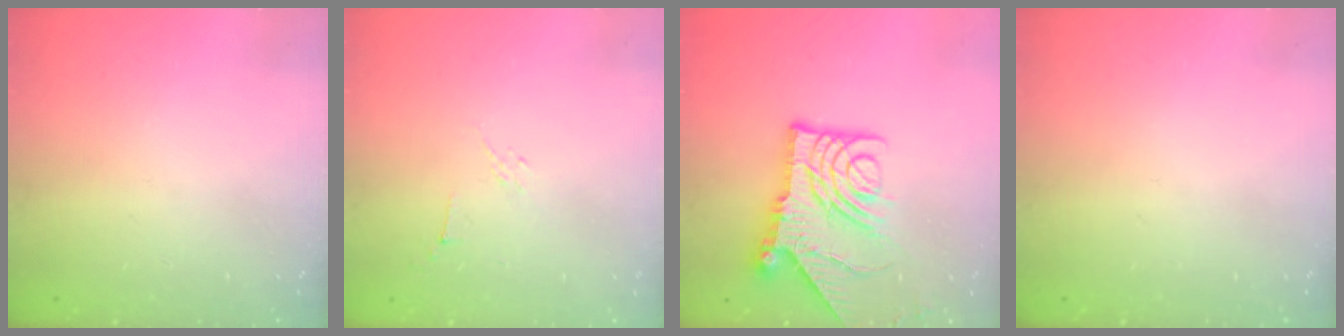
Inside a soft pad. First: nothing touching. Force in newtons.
{"total": 2.9, "press": 2.8, "slide": 0.8}
{"total": 15.5, "press": 15.4, "slide": 1.7}
{"total": 0.0}